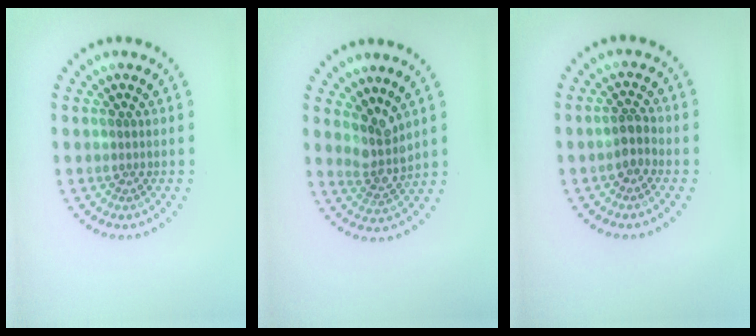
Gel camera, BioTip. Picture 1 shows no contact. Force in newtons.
{"total": 3.1, "press": 2.5, "slide": 1.9}
{"total": 1.8, "press": 1.6, "slide": 0.9}